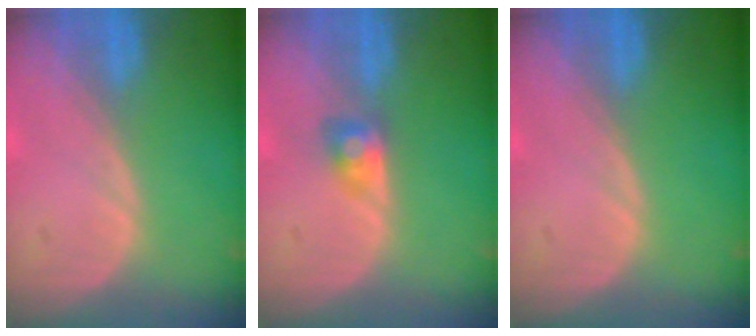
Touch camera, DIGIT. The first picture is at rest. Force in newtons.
{"total": 2.7, "press": 2.5, "slide": 1.0}
{"total": 0.0}